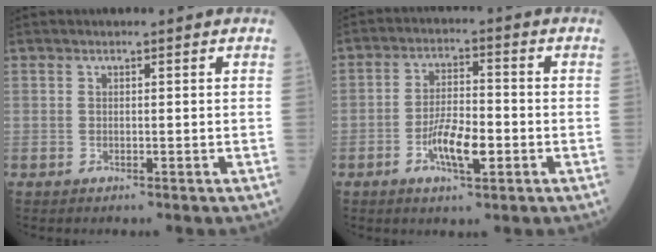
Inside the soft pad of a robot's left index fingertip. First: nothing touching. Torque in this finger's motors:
{"motor_torque": [0.14, 0.11, 0.19, 0.07]}